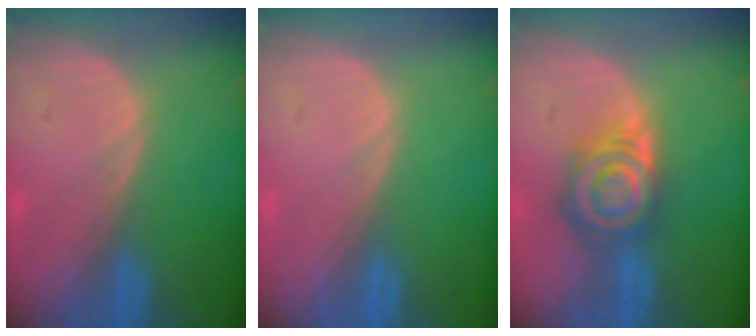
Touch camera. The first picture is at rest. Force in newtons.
{"total": 0.0}
{"total": 7.8, "press": 7.0, "slide": 3.4}